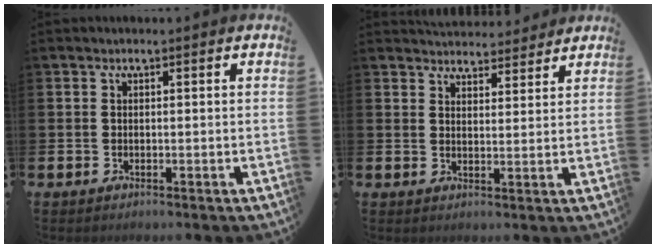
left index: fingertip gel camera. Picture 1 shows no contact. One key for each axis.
{"total": 4.2, "fx": 4.1, "fy": 1.0, "fz": -0.1, "tx": 0.006, "ty": -0.026, "tz": 0.072}